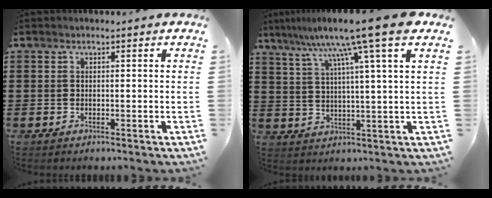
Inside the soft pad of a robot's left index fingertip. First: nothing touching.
{"total": 11.3, "force": [7.5, -1.4, 8.4], "torque": [-0.168, -0.028, 0.112]}